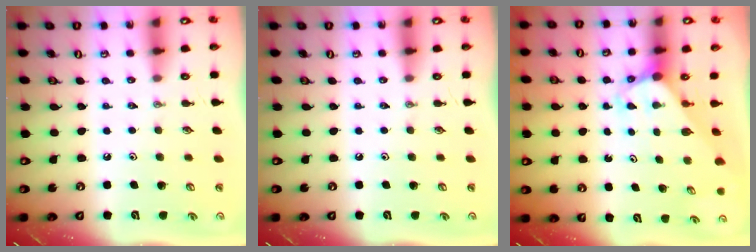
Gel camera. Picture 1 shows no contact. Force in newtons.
{"total": 0.0}
{"total": 3.1, "press": 3.1, "slide": 0.2}